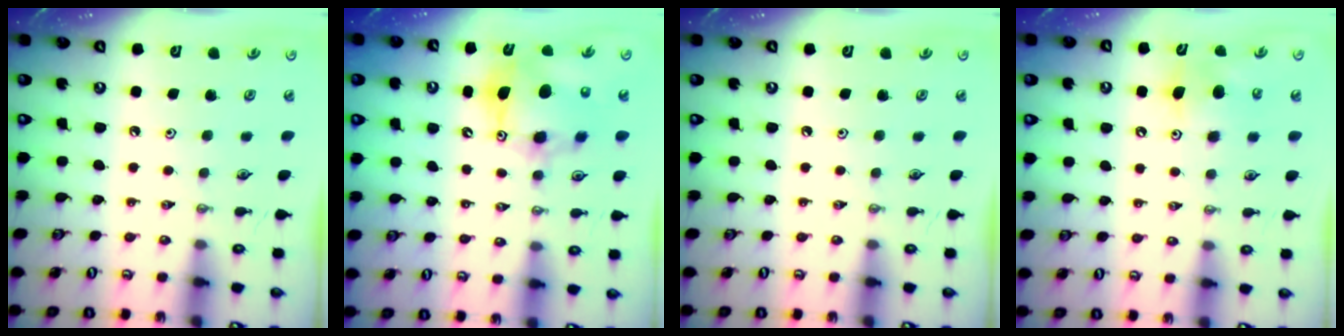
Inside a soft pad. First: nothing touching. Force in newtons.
{"total": 12.3, "press": 12.0, "slide": 2.7}
{"total": 0.0}
{"total": 8.8, "press": 8.7, "slide": 1.3}